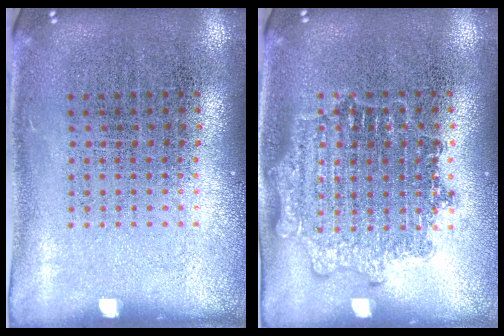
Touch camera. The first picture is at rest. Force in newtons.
{"total": 1.4, "press": 1.4, "slide": 0.2}